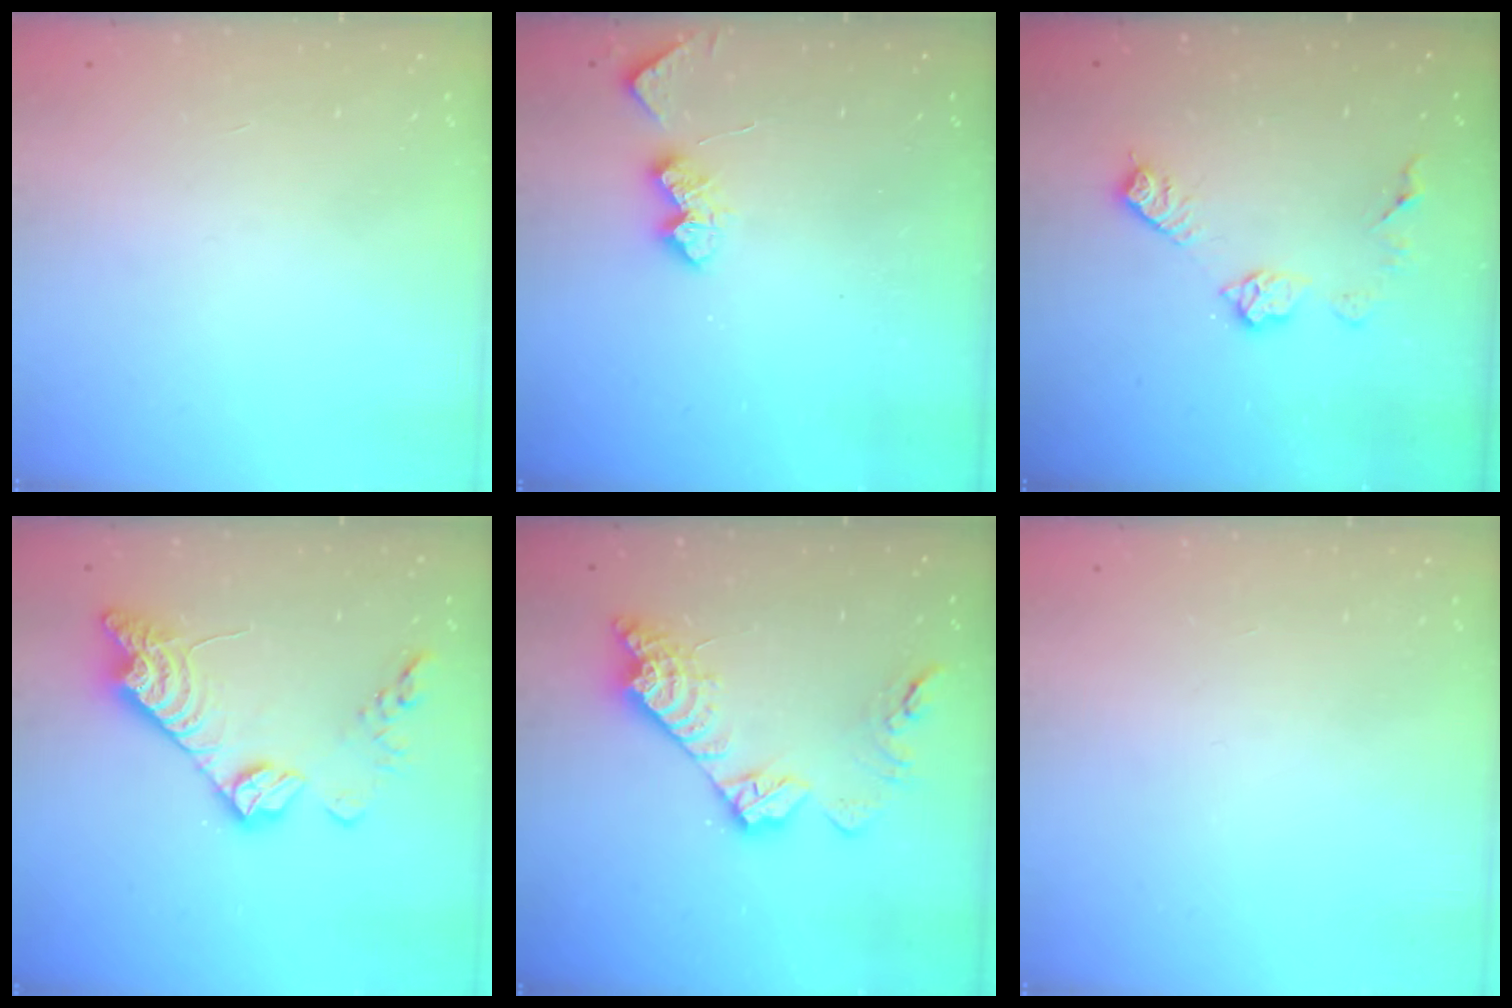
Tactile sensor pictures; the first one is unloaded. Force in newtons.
{"total": 6.2, "press": 6.1, "slide": 0.7}
{"total": 9.1, "press": 9.1, "slide": 0.3}
{"total": 15.1, "press": 15.0, "slide": 1.0}
{"total": 15.6, "press": 15.6, "slide": 0.9}
{"total": 0.0}